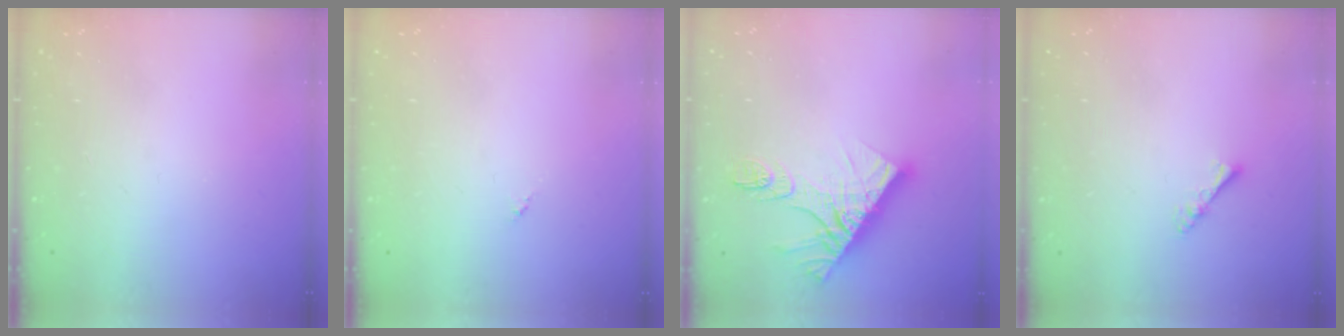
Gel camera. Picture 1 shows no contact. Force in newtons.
{"total": 0.0}
{"total": 13.6, "press": 13.6, "slide": 1.1}
{"total": 2.9, "press": 2.8, "slide": 0.4}